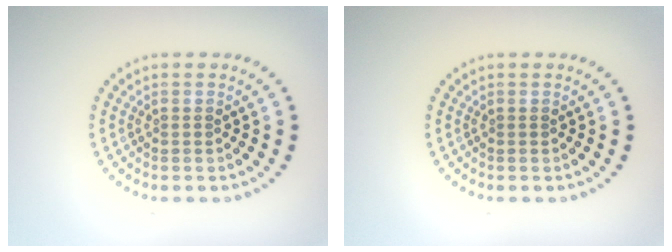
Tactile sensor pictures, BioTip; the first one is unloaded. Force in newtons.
{"total": 0.0}